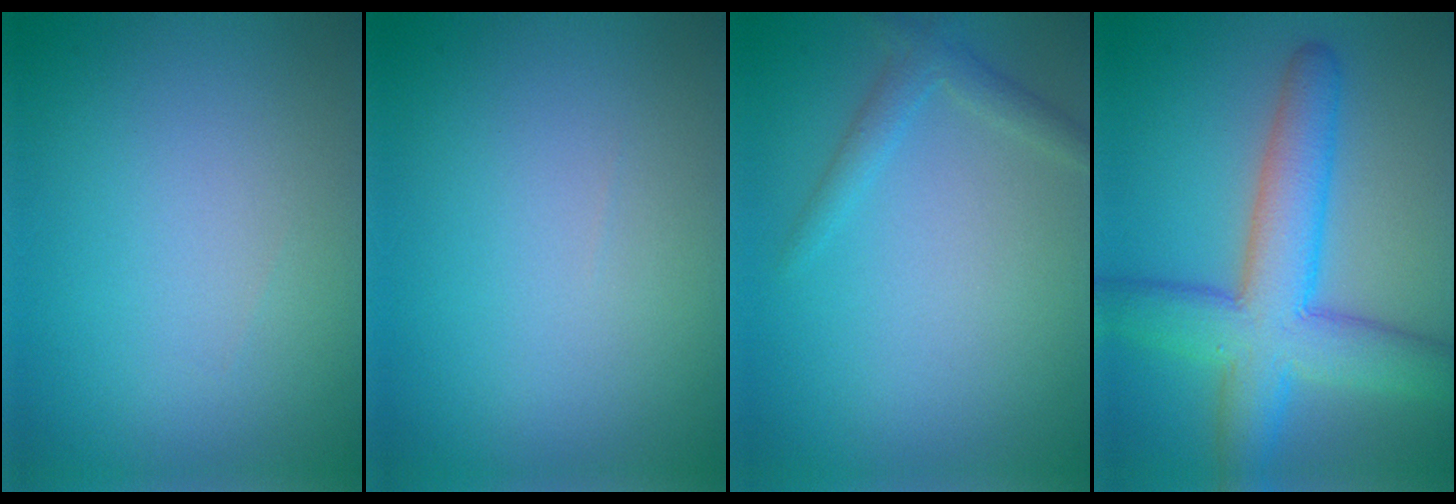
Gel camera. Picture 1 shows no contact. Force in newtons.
{"total": 0.0}
{"total": 1.7, "press": 1.7, "slide": 0.1}
{"total": 8.1, "press": 8.1, "slide": 0.3}